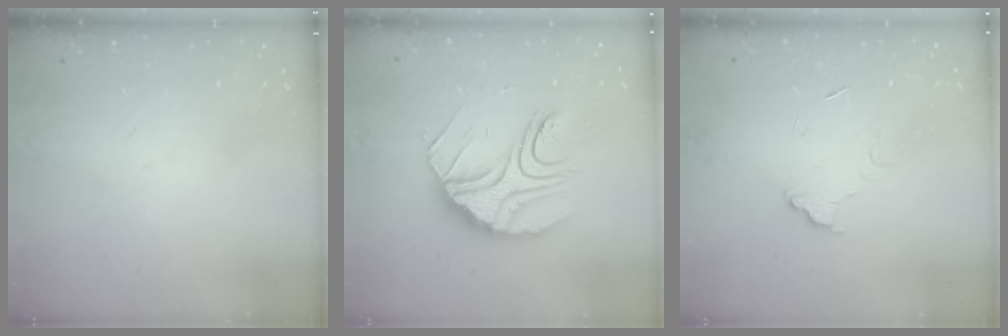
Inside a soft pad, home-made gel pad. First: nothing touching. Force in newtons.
{"total": 13.7, "press": 13.6, "slide": 1.3}
{"total": 4.3, "press": 4.3, "slide": 0.3}